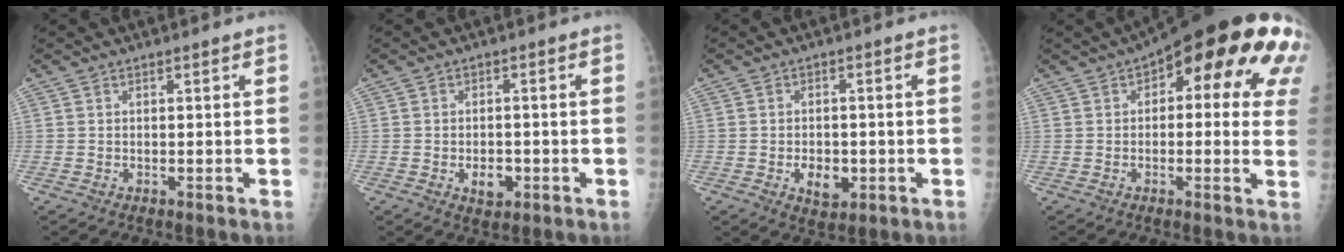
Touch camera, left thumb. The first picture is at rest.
{"total": 3.9, "force": [-1.2, 2.7, 2.5], "torque": [-0.023, 0.004, -0.013]}
{"total": 5.1, "force": [-1.3, 3.6, 3.4], "torque": [-0.034, 0.000, -0.013]}
{"total": 21.8, "force": [8.0, 8.6, 18.4], "torque": [-0.206, 0.018, 0.093]}